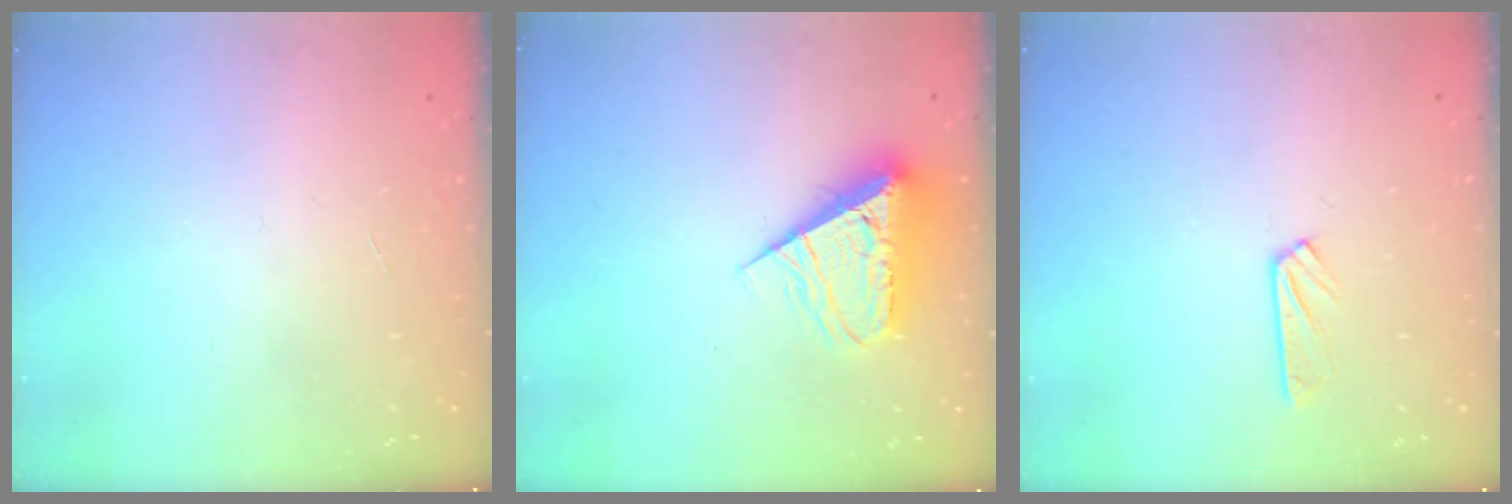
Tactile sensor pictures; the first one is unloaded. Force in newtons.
{"total": 8.2, "press": 8.2, "slide": 0.9}
{"total": 4.0, "press": 4.0, "slide": 0.4}